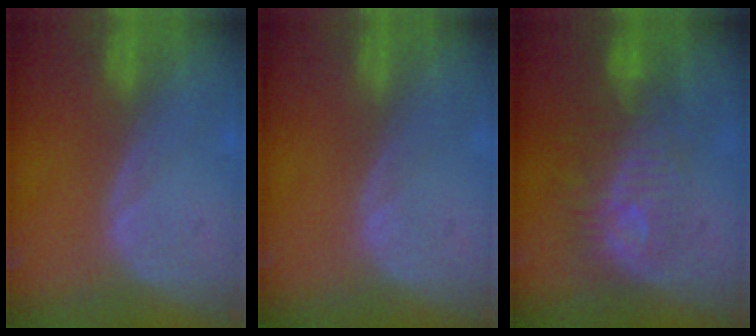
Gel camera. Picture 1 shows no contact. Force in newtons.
{"total": 0.0}
{"total": 9.8, "press": 8.9, "slide": 4.1}